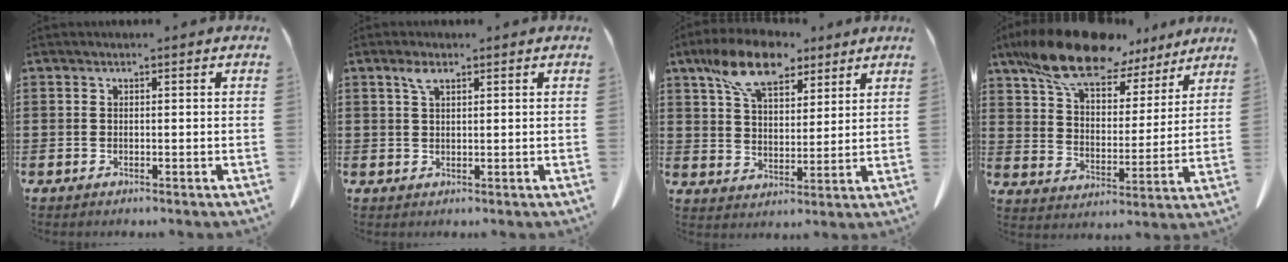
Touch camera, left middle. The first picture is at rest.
{"total": 3.0, "force": [1.7, 1.2, 2.1], "torque": [-0.050, 0.005, 0.031]}
{"total": 10.7, "force": [7.4, 4.8, 6.0], "torque": [-0.133, -0.004, 0.137]}
{"total": 13.3, "force": [10.7, 4.5, 6.5], "torque": [-0.152, -0.044, 0.192]}